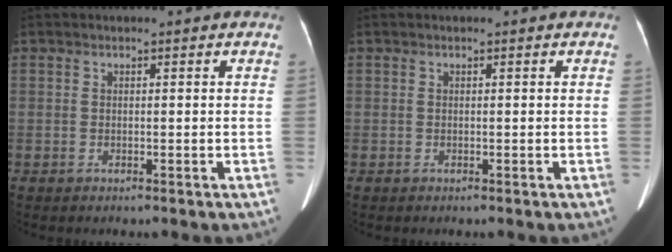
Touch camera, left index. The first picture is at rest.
{"total": 0.0}